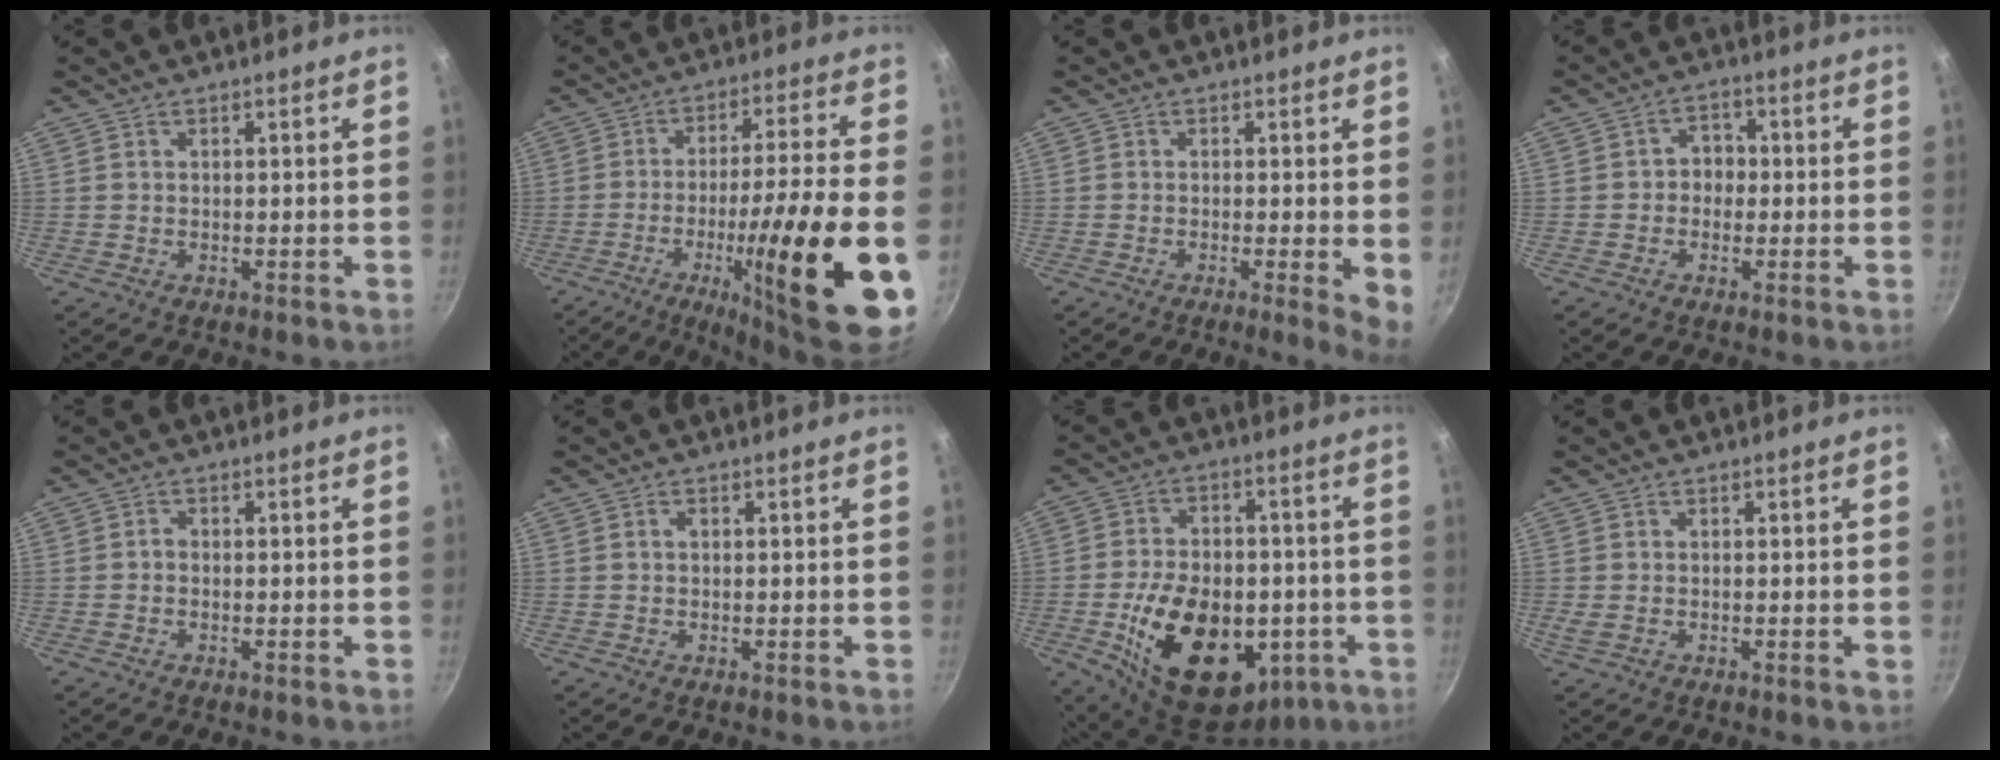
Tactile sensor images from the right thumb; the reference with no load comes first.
{"total": 21.0, "force": [-7.0, 2.1, 19.7], "torque": [-0.295, 0.021, -0.104]}
{"total": 4.5, "force": [-0.3, 0.7, 4.4], "torque": [-0.055, -0.010, -0.006]}
{"total": 3.7, "force": [-0.6, 3.2, 1.8], "torque": [0.002, 0.012, -0.016]}
{"total": 0.8, "force": [-0.3, 0.6, 0.5], "torque": [-0.008, 0.005, -0.008]}
{"total": 0.6, "force": [0.1, 0.5, 0.4], "torque": [-0.007, 0.003, 0.002]}
{"total": 23.3, "force": [-5.7, 15.0, 16.8], "torque": [-0.255, 0.018, -0.071]}
{"total": 1.2, "force": [0.0, 0.3, 1.2], "torque": [-0.022, -0.004, -0.001]}